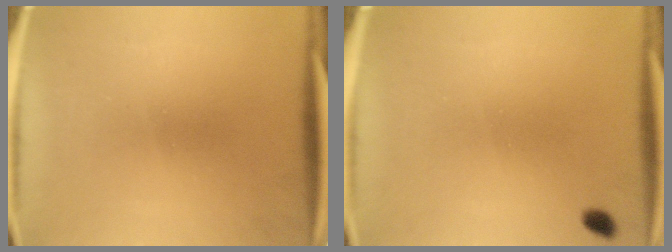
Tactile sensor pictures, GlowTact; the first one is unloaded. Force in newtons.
{"total": 1.2}